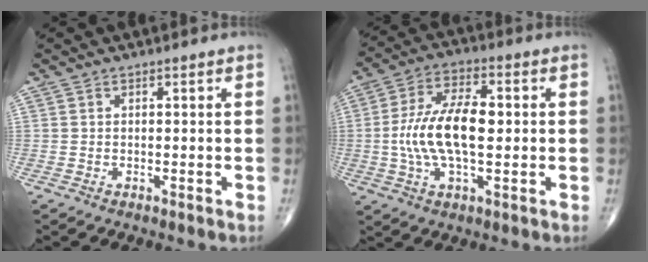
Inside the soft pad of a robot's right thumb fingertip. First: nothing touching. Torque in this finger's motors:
{"motor_torque": [0.23, 0.21, 0.88, -0.14, 0.37]}